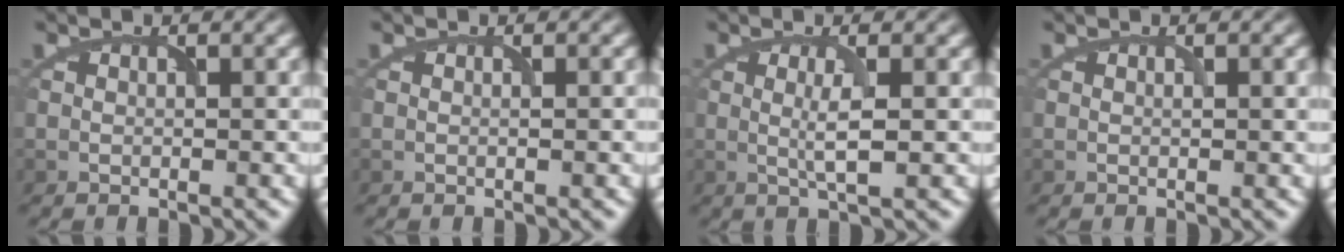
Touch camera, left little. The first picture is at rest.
{"total": 0.7, "force": [0.1, 0.3, 0.7], "torque": [-0.003, -0.005, -0.001]}
{"total": 2.2, "force": [0.0, 0.3, 2.1], "torque": [-0.038, -0.001, 0.003]}
{"total": 0.6, "force": [0.1, 0.1, 0.6], "torque": [-0.006, 0.000, 0.002]}